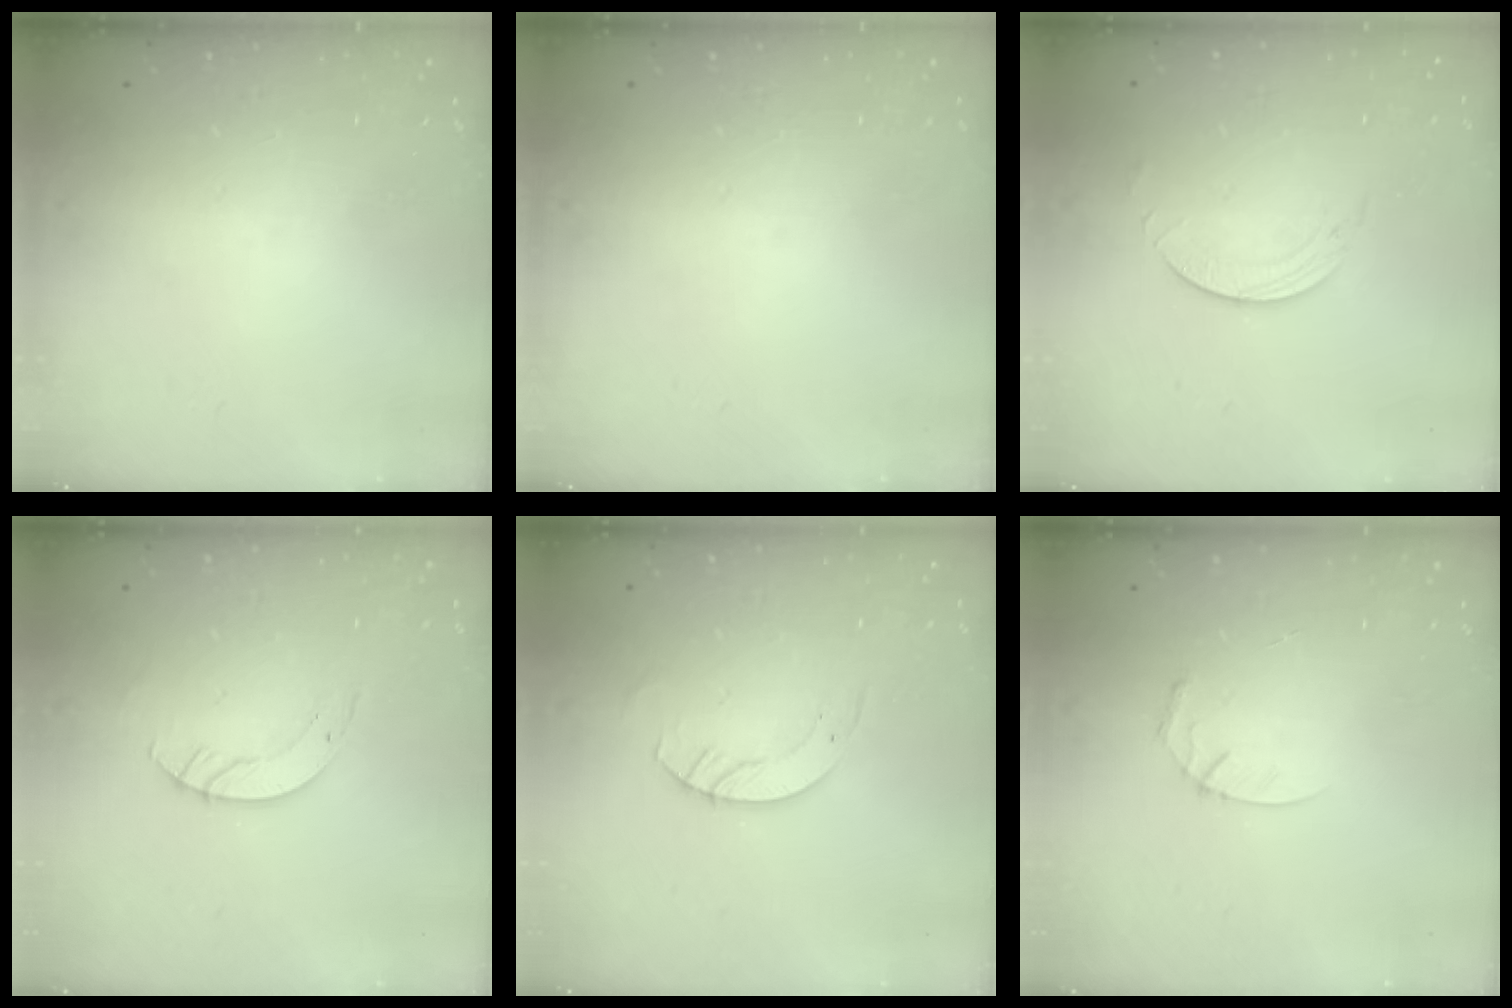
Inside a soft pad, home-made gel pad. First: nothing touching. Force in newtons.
{"total": 0.0}
{"total": 2.0, "press": 2.0, "slide": 0.2}
{"total": 4.4, "press": 4.4, "slide": 0.1}
{"total": 3.3, "press": 3.3, "slide": 0.2}
{"total": 3.5, "press": 3.5, "slide": 0.3}